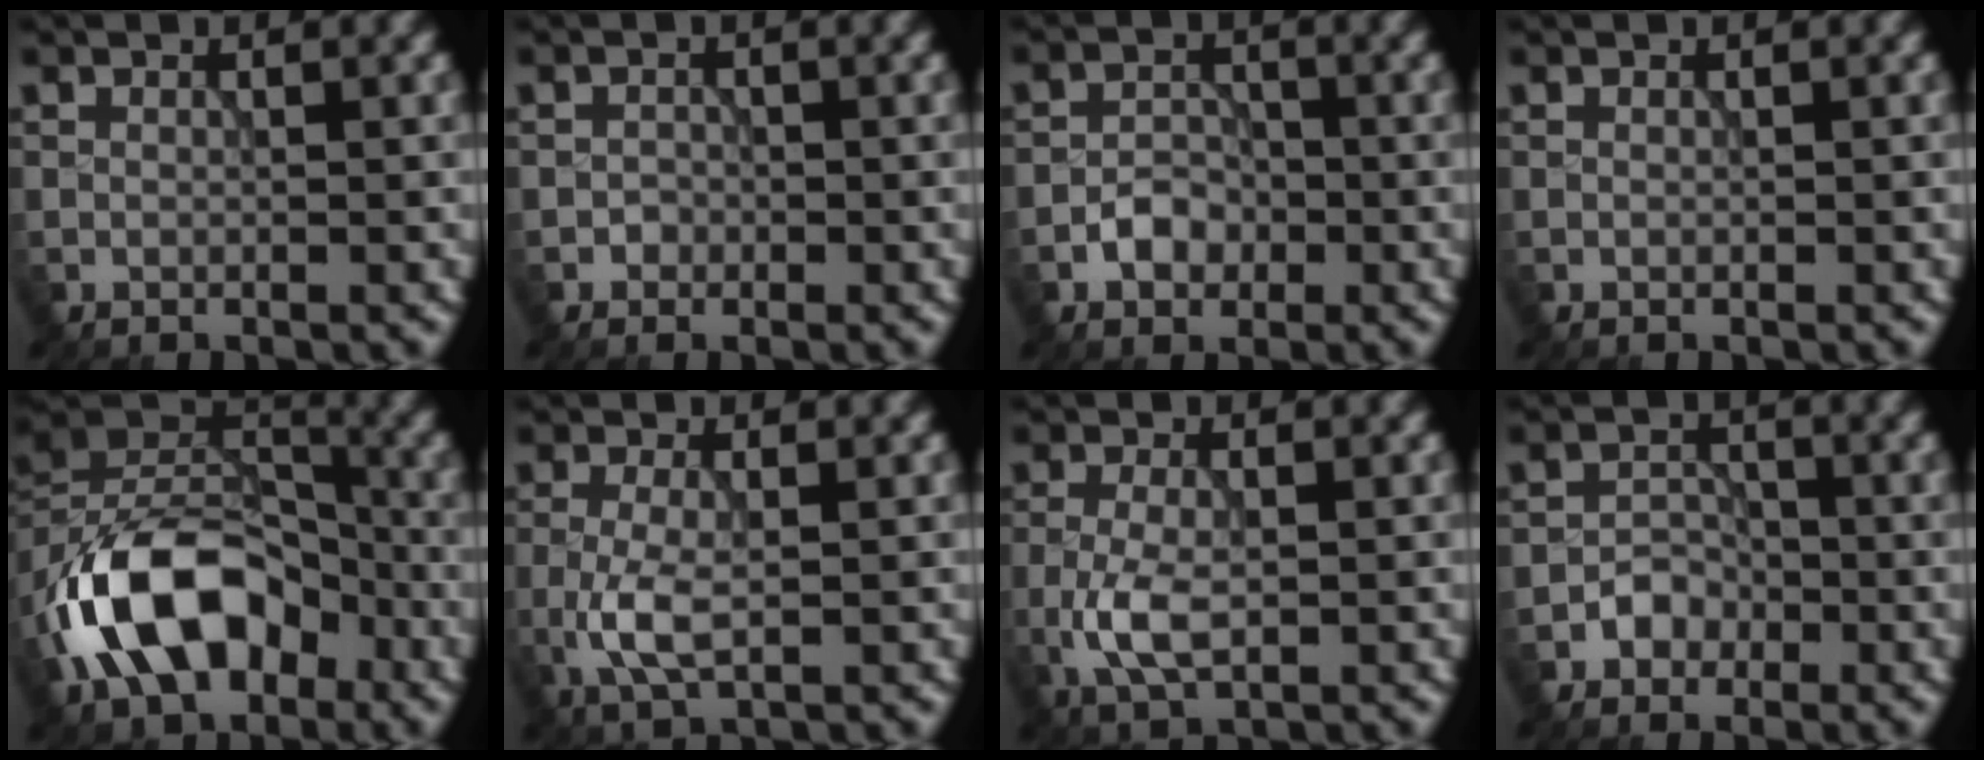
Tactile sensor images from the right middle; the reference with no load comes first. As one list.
[{"total": 0.7, "force": [-0.3, 0.7, 0.0], "torque": [0.005, 0.000, -0.005]}, {"total": 2.3, "force": [-1.1, 1.7, 1.2], "torque": [-0.017, 0.005, -0.021]}, {"total": 0.0}, {"total": 11.3, "force": [-4.8, 6.9, 7.5], "torque": [-0.136, 0.014, -0.097]}, {"total": 3.5, "force": [-0.8, 1.4, 3.0], "torque": [-0.073, -0.005, -0.020]}, {"total": 3.8, "force": [-1.1, 1.8, 3.2], "torque": [-0.074, -0.005, -0.025]}, {"total": 1.9, "force": [-1.0, 1.5, 0.5], "torque": [0.000, 0.008, -0.019]}]